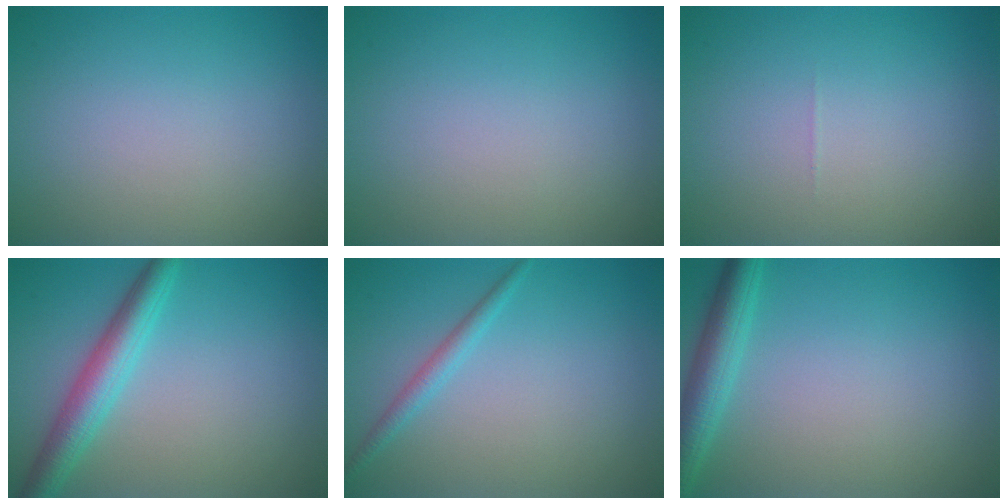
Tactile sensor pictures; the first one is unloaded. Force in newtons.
{"total": 0.0}
{"total": 0.0}
{"total": 4.2, "press": 4.2, "slide": 0.1}
{"total": 1.5, "press": 1.5, "slide": 0.1}
{"total": 3.6, "press": 3.6, "slide": 0.2}